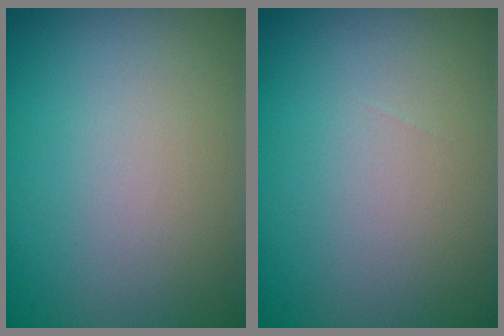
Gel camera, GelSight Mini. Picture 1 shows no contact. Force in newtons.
{"total": 0.0}